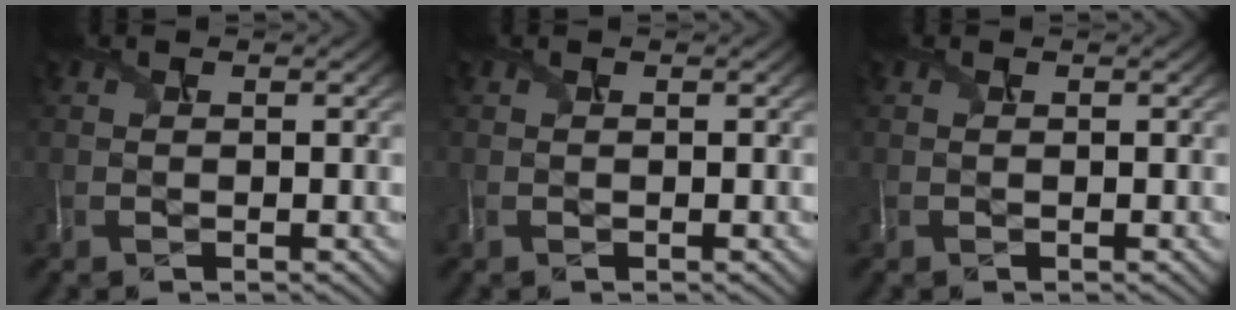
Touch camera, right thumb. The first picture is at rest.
{"total": 0.0}
{"total": 0.0}